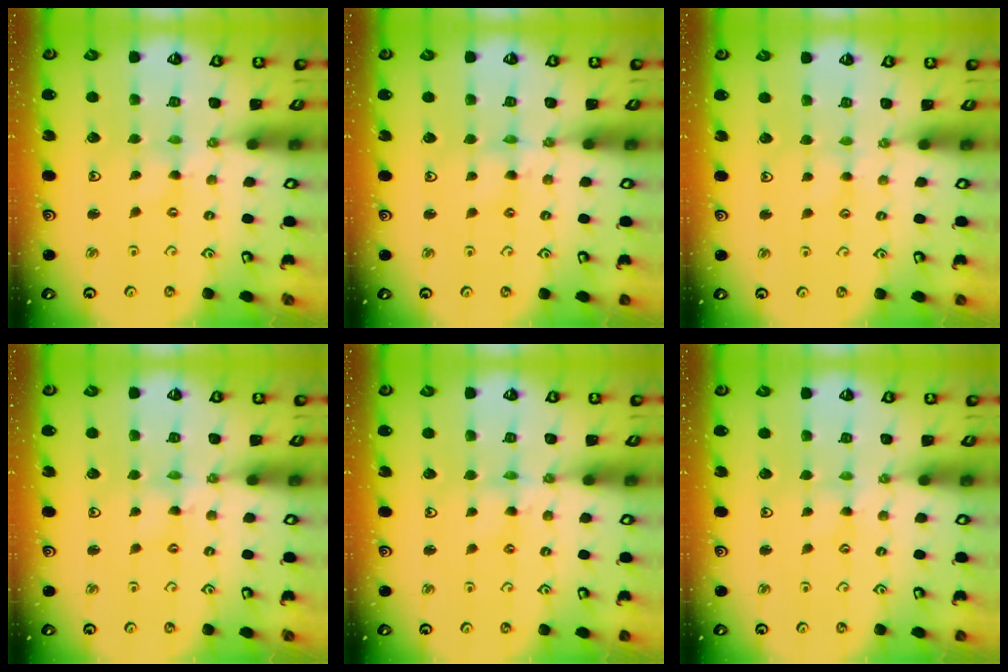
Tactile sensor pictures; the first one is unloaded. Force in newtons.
{"total": 3.0, "press": 2.9, "slide": 0.3}
{"total": 1.5, "press": 1.4, "slide": 0.3}
{"total": 1.8, "press": 1.8, "slide": 0.2}
{"total": 2.9, "press": 2.9, "slide": 0.4}
{"total": 1.1, "press": 1.1, "slide": 0.2}